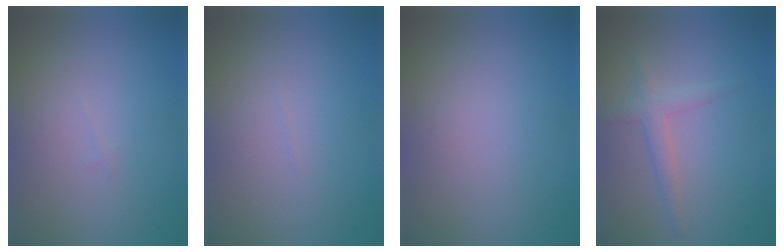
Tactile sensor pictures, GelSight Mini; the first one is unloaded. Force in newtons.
{"total": 0.0}
{"total": 0.0}
{"total": 1.2, "press": 1.2, "slide": 0.1}